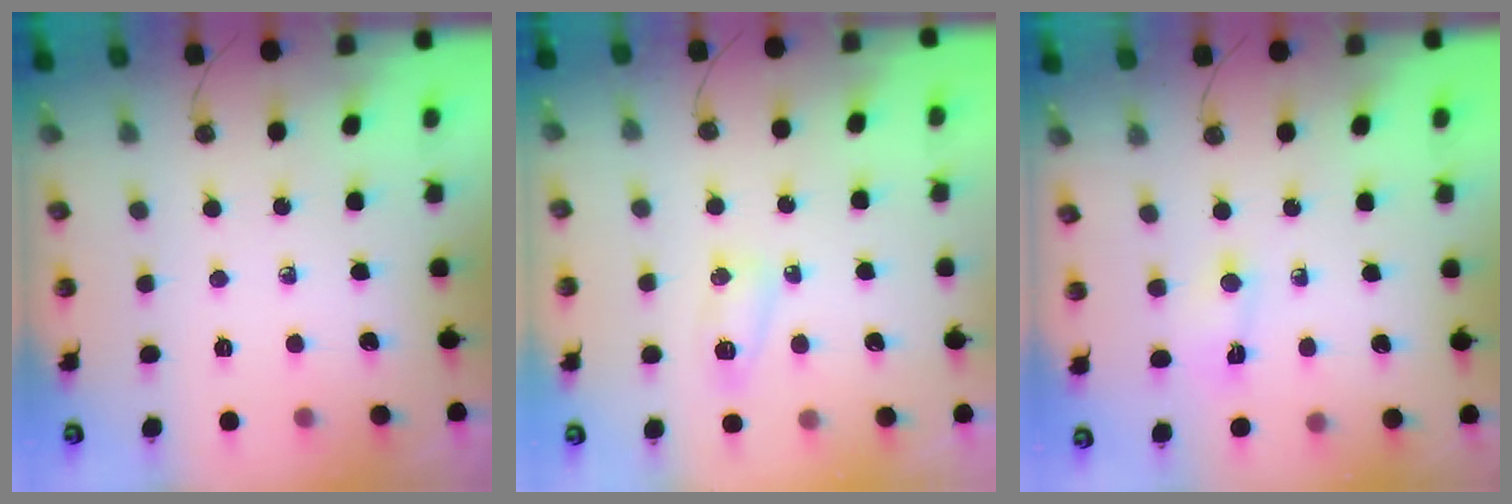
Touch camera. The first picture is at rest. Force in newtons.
{"total": 10.9, "press": 6.2, "slide": 9.0}
{"total": 2.5, "press": 2.5, "slide": 0.4}